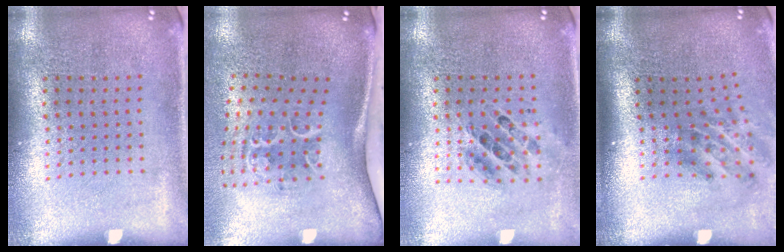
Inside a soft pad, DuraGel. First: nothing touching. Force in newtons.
{"total": 2.1, "press": 1.4, "slide": 1.6}
{"total": 0.6, "press": 0.6, "slide": 0.1}
{"total": 1.9, "press": 1.2, "slide": 1.5}